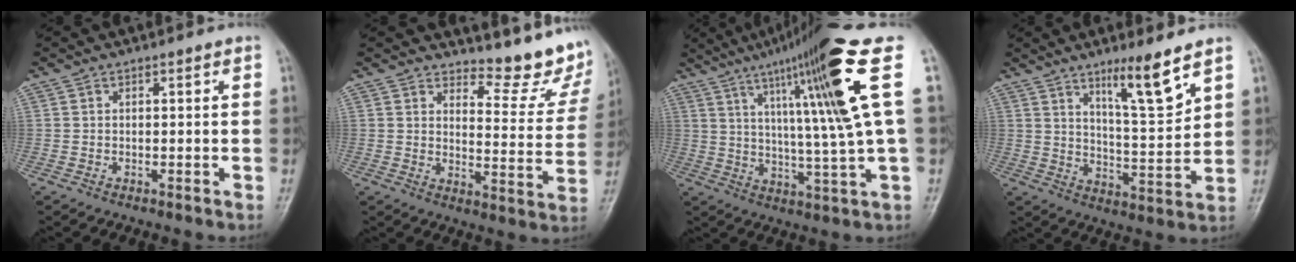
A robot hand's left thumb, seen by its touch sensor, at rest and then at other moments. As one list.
[{"total": 11.8, "force": [10.7, 3.1, 4.0], "torque": [-0.020, -0.114, 0.124]}, {"total": 19.1, "force": [6.7, 0.4, 17.8], "torque": [-0.273, -0.008, 0.103]}, {"total": 10.0, "force": [6.6, 1.0, 7.4], "torque": [-0.118, -0.054, 0.116]}]